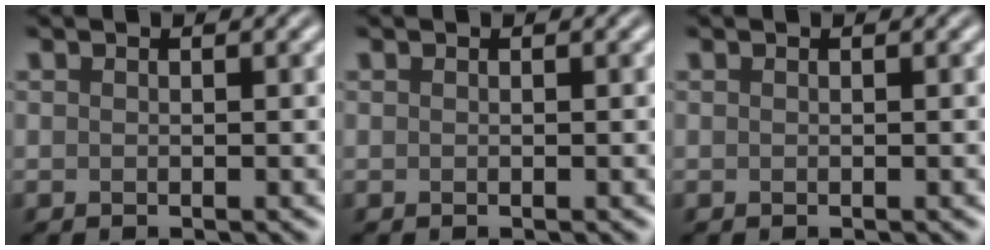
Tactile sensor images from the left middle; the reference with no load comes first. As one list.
[{"total": 0.0}, {"total": 0.0}]